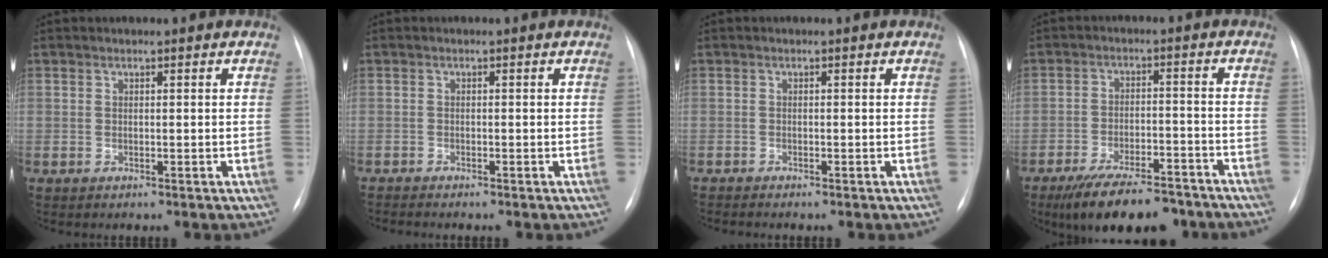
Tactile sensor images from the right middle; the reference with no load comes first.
{"total": 1.1, "force": [-1.0, -0.3, 0.2], "torque": [-0.002, -0.004, -0.018]}
{"total": 0.8, "force": [-0.7, -0.2, 0.1], "torque": [-0.001, -0.003, -0.014]}
{"total": 13.0, "force": [-10.3, 4.0, 6.8], "torque": [-0.104, -0.001, -0.158]}